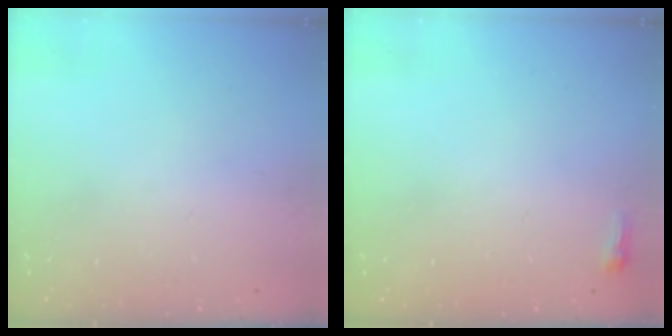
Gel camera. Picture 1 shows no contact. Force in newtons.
{"total": 2.6, "press": 2.5, "slide": 0.6}